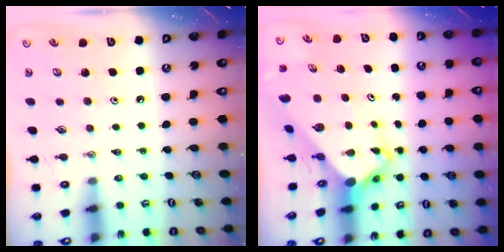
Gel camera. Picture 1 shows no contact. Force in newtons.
{"total": 5.6, "press": 5.6, "slide": 0.5}